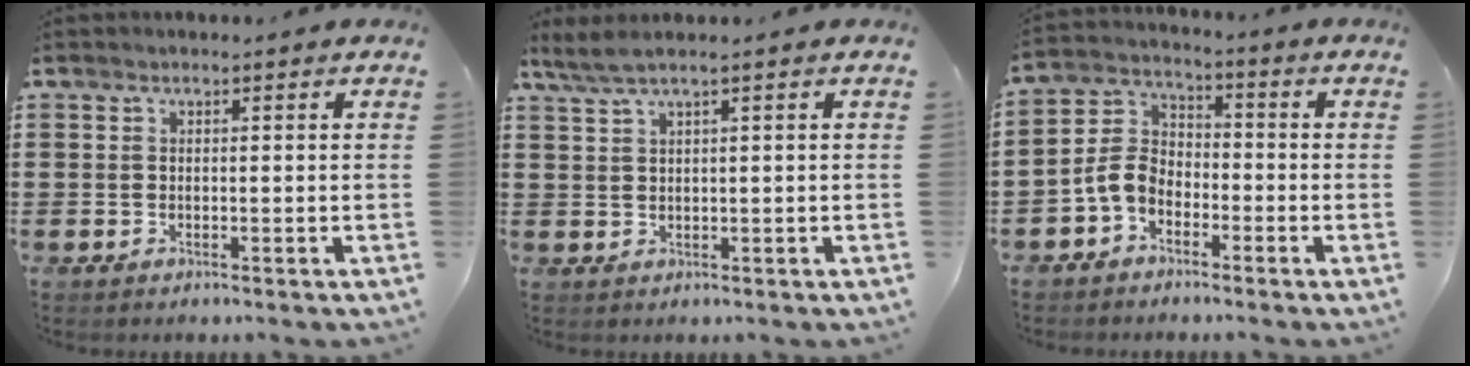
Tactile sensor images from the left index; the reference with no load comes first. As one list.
[{"total": 2.0, "force": [1.1, -0.1, 1.7], "torque": [-0.034, -0.001, 0.019]}, {"total": 5.5, "force": [-3.3, 3.4, 2.7], "torque": [-0.081, 0.004, -0.075]}]